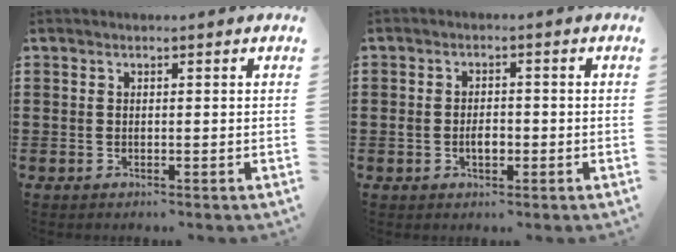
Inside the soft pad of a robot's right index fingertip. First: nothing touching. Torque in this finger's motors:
{"motor_torque": [1.68, 0.24, 0.49, 0.11]}